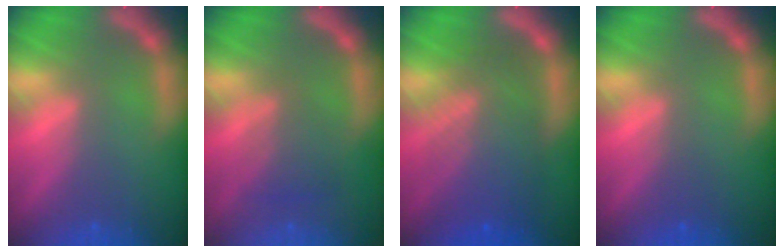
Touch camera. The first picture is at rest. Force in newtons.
{"total": 3.0}
{"total": 8.6}
{"total": 0.9}